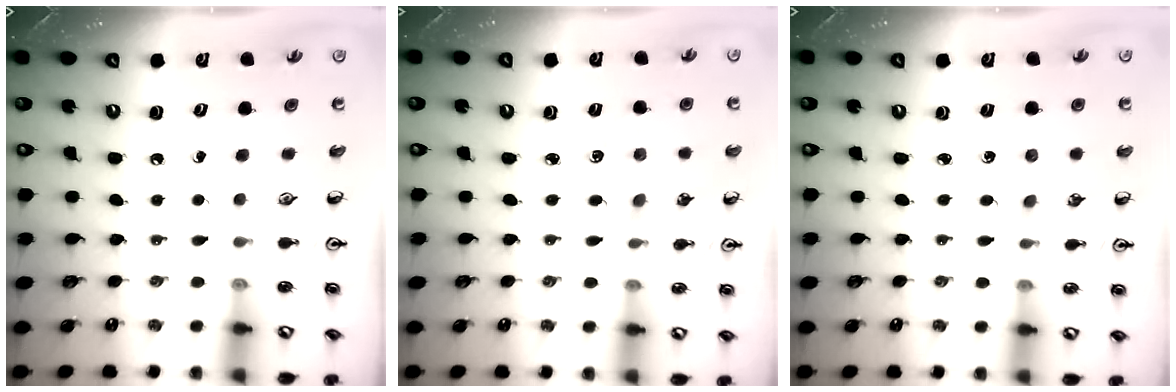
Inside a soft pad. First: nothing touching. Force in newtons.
{"total": 1.2, "press": 1.2, "slide": 0.2}
{"total": 1.2, "press": 1.2, "slide": 0.3}